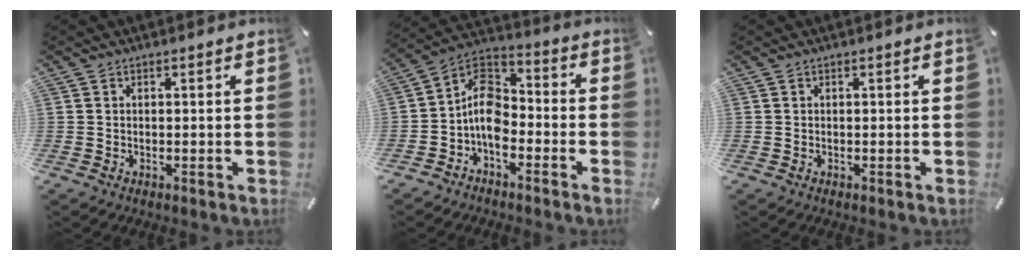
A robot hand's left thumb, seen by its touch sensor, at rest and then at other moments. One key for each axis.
{"total": 10.0, "fx": -4.1, "fy": 6.8, "fz": 6.1, "tx": -0.131, "ty": 0.016, "tz": -0.077}
{"total": 0.0}